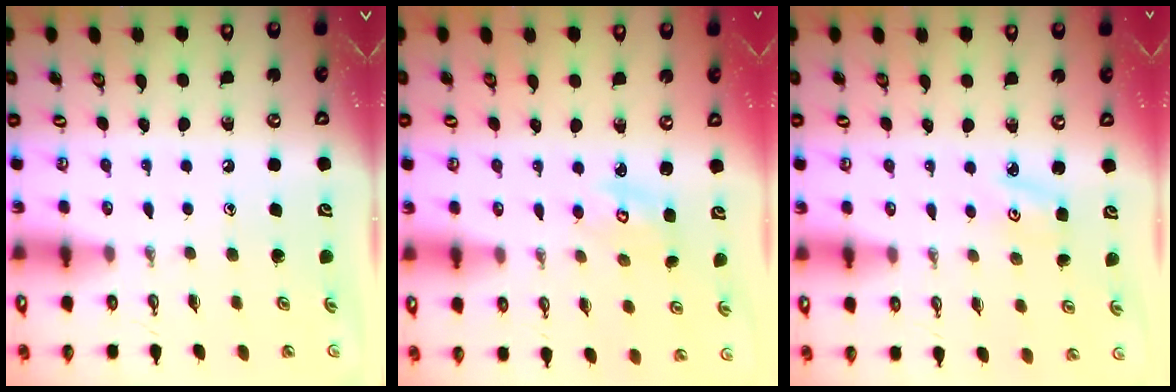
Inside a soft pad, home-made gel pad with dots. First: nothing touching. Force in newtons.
{"total": 3.4, "press": 3.4, "slide": 0.5}
{"total": 3.0, "press": 3.0, "slide": 0.4}